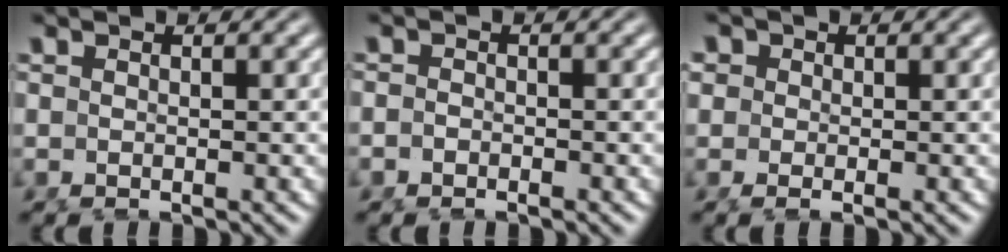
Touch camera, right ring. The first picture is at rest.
{"total": 1.1, "force": [-1.1, 0.2, -0.1], "torque": [-0.003, -0.012, -0.015]}
{"total": 2.3, "force": [0.3, 2.0, 1.2], "torque": [-0.029, -0.007, 0.003]}